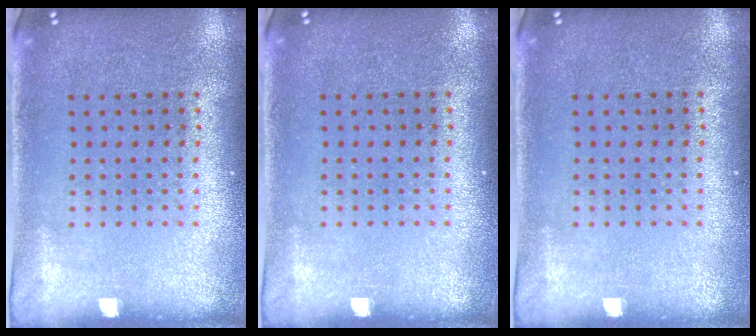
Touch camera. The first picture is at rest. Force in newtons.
{"total": 0.0}
{"total": 0.0}